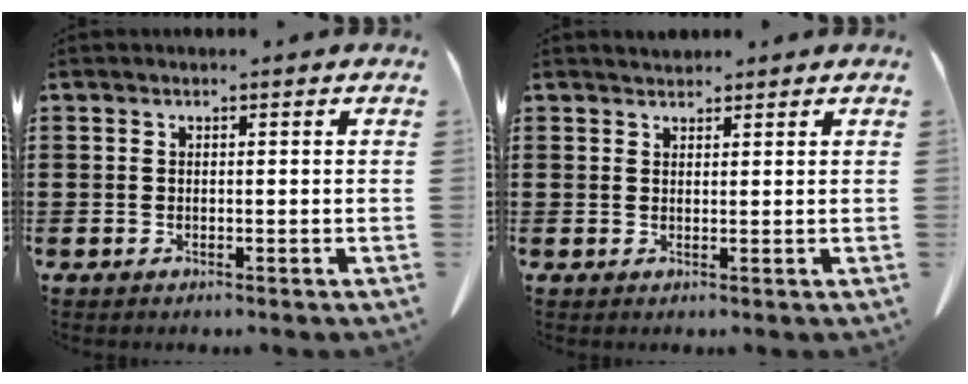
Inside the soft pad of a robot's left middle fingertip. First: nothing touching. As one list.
[{"total": 1.4, "force": [1.3, 0.5, -0.1], "torque": [-0.002, 0.004, 0.025]}]